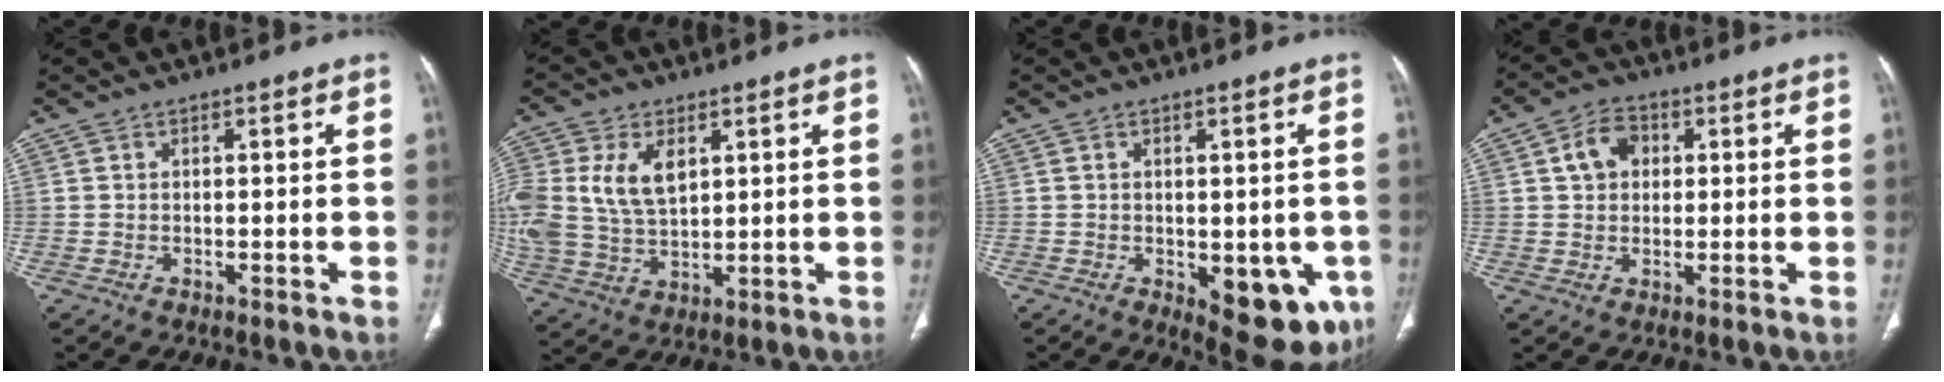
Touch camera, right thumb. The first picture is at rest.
{"total": 14.3, "force": [3.9, 9.1, 10.3], "torque": [-0.225, -0.006, 0.086]}
{"total": 12.2, "force": [-3.9, 5.9, 10.0], "torque": [-0.096, -0.009, -0.035]}
{"total": 6.2, "force": [1.6, 4.8, 3.7], "torque": [-0.051, 0.007, 0.022]}